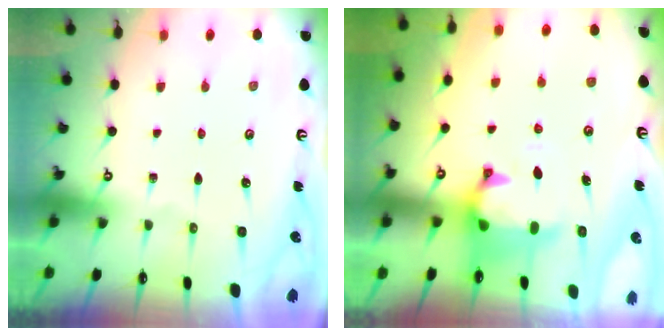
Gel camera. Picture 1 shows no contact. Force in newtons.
{"total": 1.1, "press": 0.1, "slide": 1.1}